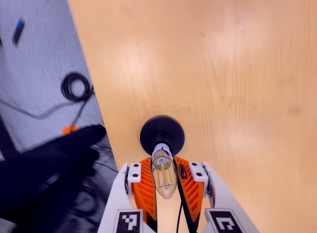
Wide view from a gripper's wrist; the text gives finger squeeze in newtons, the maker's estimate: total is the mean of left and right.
{"total": 21.1, "left": 21.6, "right": 20.5}